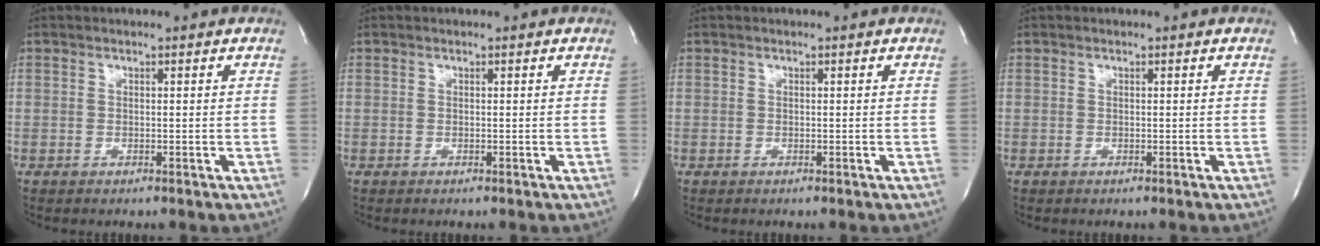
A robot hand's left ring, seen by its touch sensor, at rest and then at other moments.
{"total": 0.0}
{"total": 0.0}
{"total": 0.0}